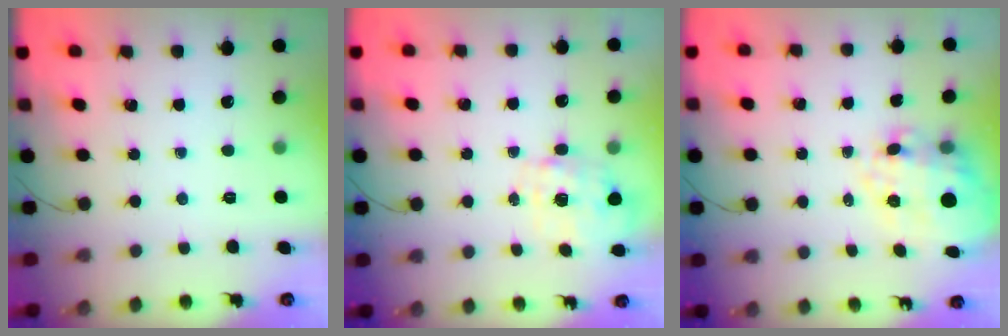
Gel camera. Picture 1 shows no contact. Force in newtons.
{"total": 4.9, "press": 4.8, "slide": 0.9}
{"total": 13.0, "press": 12.7, "slide": 2.7}